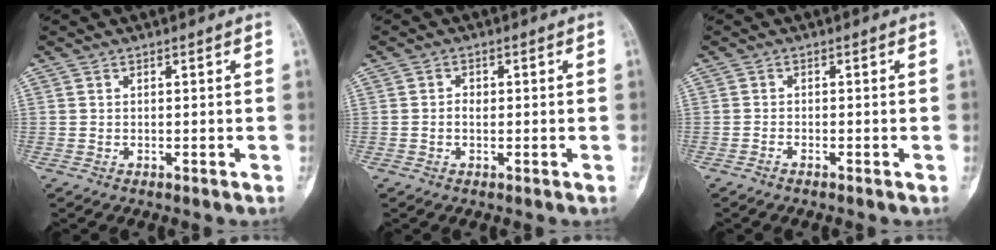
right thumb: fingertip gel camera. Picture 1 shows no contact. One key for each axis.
{"total": 1.5, "fx": -0.1, "fy": 1.1, "fz": 1.0, "tx": -0.012, "ty": 0.005, "tz": -0.004}
{"total": 1.1, "fx": -0.9, "fy": 0.2, "fz": 0.5, "tx": -0.012, "ty": 0.009, "tz": -0.018}